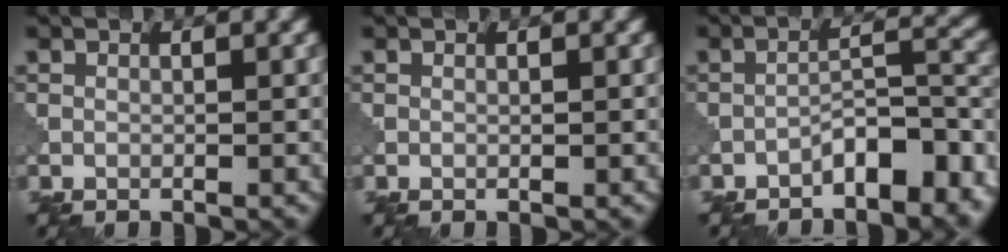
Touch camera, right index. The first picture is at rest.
{"total": 0.0}
{"total": 5.7, "force": [-3.7, 2.1, 3.8], "torque": [-0.048, 0.018, -0.059]}